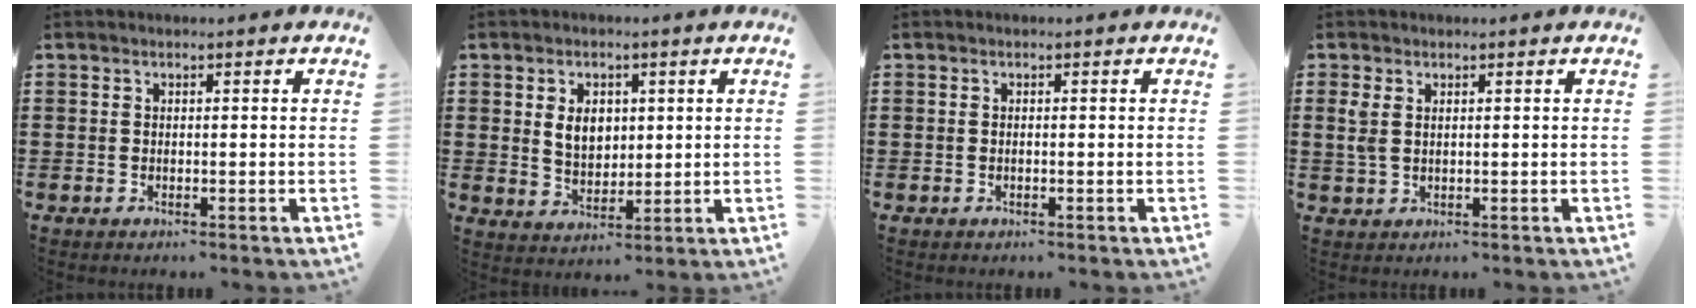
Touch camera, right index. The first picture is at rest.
{"total": 4.9, "force": [1.0, 3.5, 3.2], "torque": [-0.065, 0.009, 0.015]}
{"total": 0.0}
{"total": 2.3, "force": [0.9, 1.3, 1.6], "torque": [-0.042, 0.004, 0.014]}